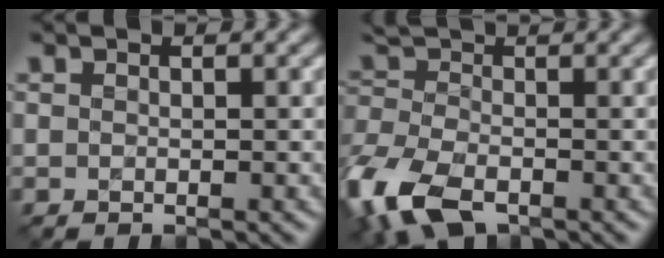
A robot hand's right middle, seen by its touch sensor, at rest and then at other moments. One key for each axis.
{"total": 8.8, "fx": -4.4, "fy": 4.6, "fz": 6.1, "tx": -0.153, "ty": -0.023, "tz": -0.094}